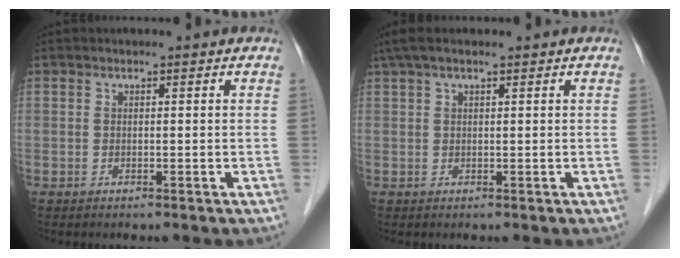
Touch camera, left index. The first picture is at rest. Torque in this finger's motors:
{"motor_torque": [-0.09, -0.60, -0.05, -0.01]}